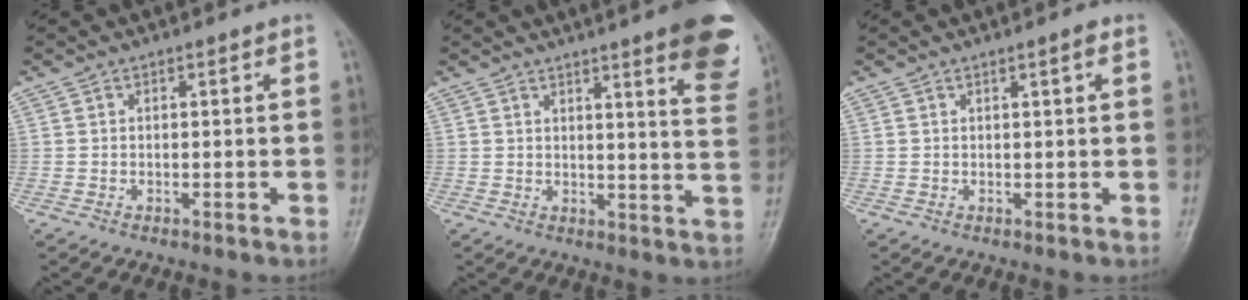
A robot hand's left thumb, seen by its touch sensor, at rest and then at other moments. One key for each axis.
{"total": 13.4, "fx": 8.2, "fy": 2.0, "fz": 10.5, "tx": -0.105, "ty": -0.040, "tz": 0.088}
{"total": 1.3, "fx": 0.6, "fy": 0.1, "fz": 1.1, "tx": -0.018, "ty": -0.001, "tz": 0.009}